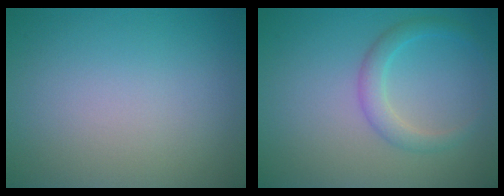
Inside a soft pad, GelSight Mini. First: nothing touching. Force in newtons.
{"total": 2.2, "press": 2.2, "slide": 0.0}